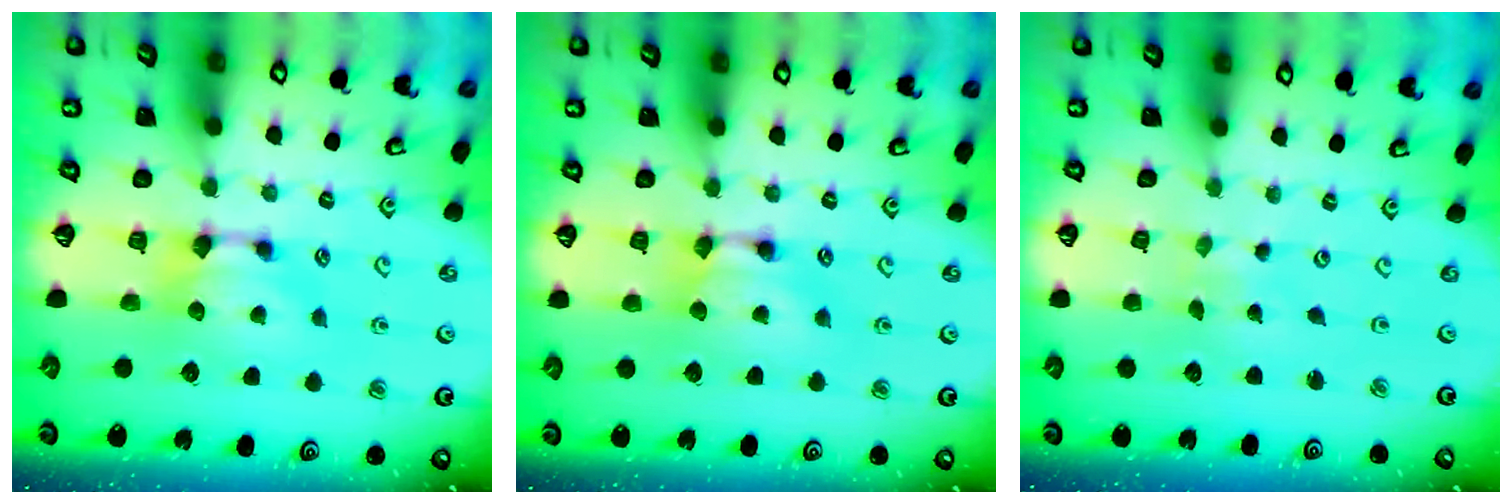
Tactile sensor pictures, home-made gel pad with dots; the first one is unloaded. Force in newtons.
{"total": 1.5, "press": 1.5, "slide": 0.2}
{"total": 5.9, "press": 5.9, "slide": 0.3}